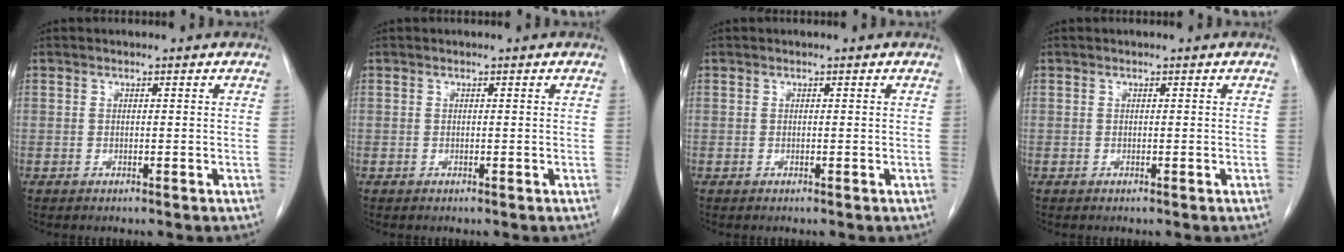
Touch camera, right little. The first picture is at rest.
{"total": 0.0}
{"total": 0.0}
{"total": 0.0}